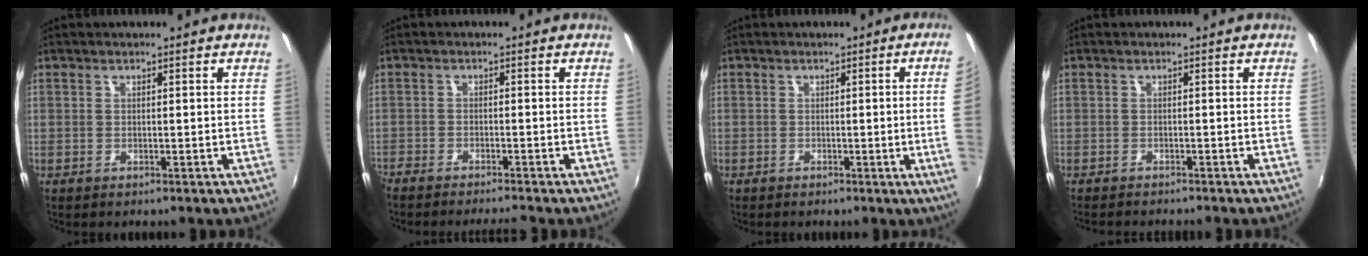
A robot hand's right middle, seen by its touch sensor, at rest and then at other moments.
{"total": 4.9, "force": [-4.6, 0.1, 1.7], "torque": [-0.055, -0.014, -0.080]}
{"total": 5.6, "force": [-0.1, -1.9, 5.2], "torque": [-0.076, -0.010, 0.001]}
{"total": 3.3, "force": [-3.1, 0.3, 1.1], "torque": [-0.029, -0.014, -0.051]}